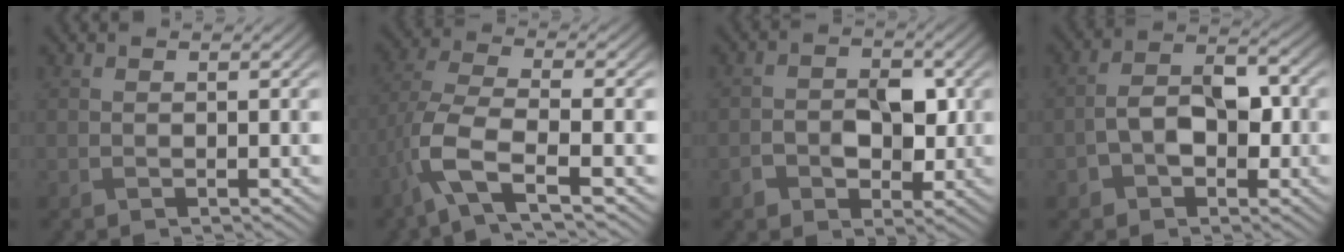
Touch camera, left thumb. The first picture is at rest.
{"total": 8.1, "force": [-3.9, 2.6, 6.7], "torque": [-0.155, 0.001, -0.096]}
{"total": 4.8, "force": [-0.8, 3.4, 3.3], "torque": [-0.050, -0.006, -0.013]}
{"total": 6.1, "force": [-1.5, 4.0, 4.4], "torque": [-0.069, 0.001, -0.034]}